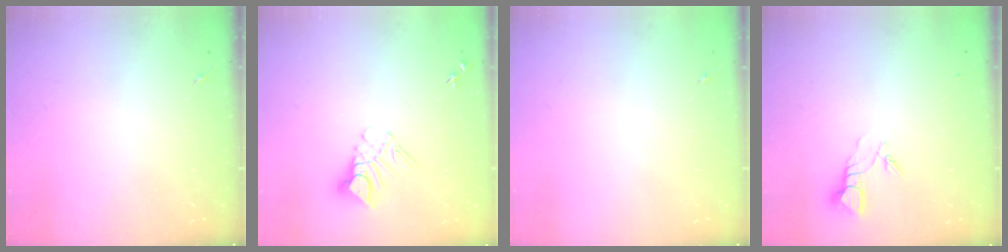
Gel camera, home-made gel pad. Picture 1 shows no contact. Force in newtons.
{"total": 8.9, "press": 8.9, "slide": 0.8}
{"total": 0.0}
{"total": 3.7, "press": 3.7, "slide": 0.1}